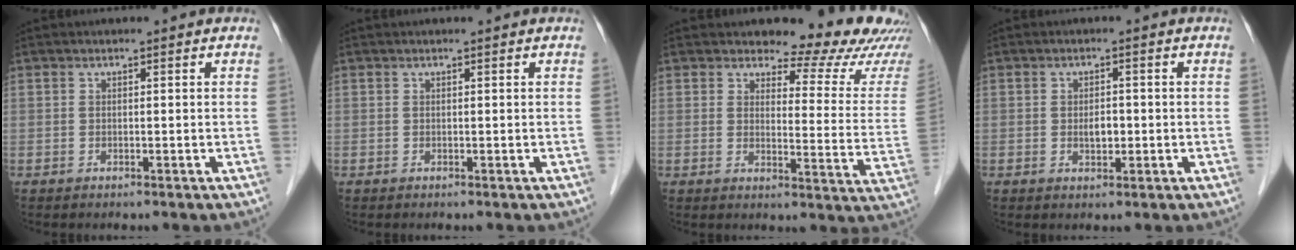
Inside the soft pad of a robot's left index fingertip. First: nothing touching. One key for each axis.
{"total": 0.7, "fx": 0.6, "fy": 0.1, "fz": 0.2, "tx": -0.003, "ty": 0.012, "tz": 0.010}
{"total": 14.2, "fx": 13.4, "fy": 2.2, "fz": 4.0, "tx": -0.033, "ty": -0.083, "tz": 0.126}
{"total": 2.3, "fx": -0.3, "fy": 1.3, "fz": 1.9, "tx": -0.033, "ty": 0.001, "tz": -0.002}